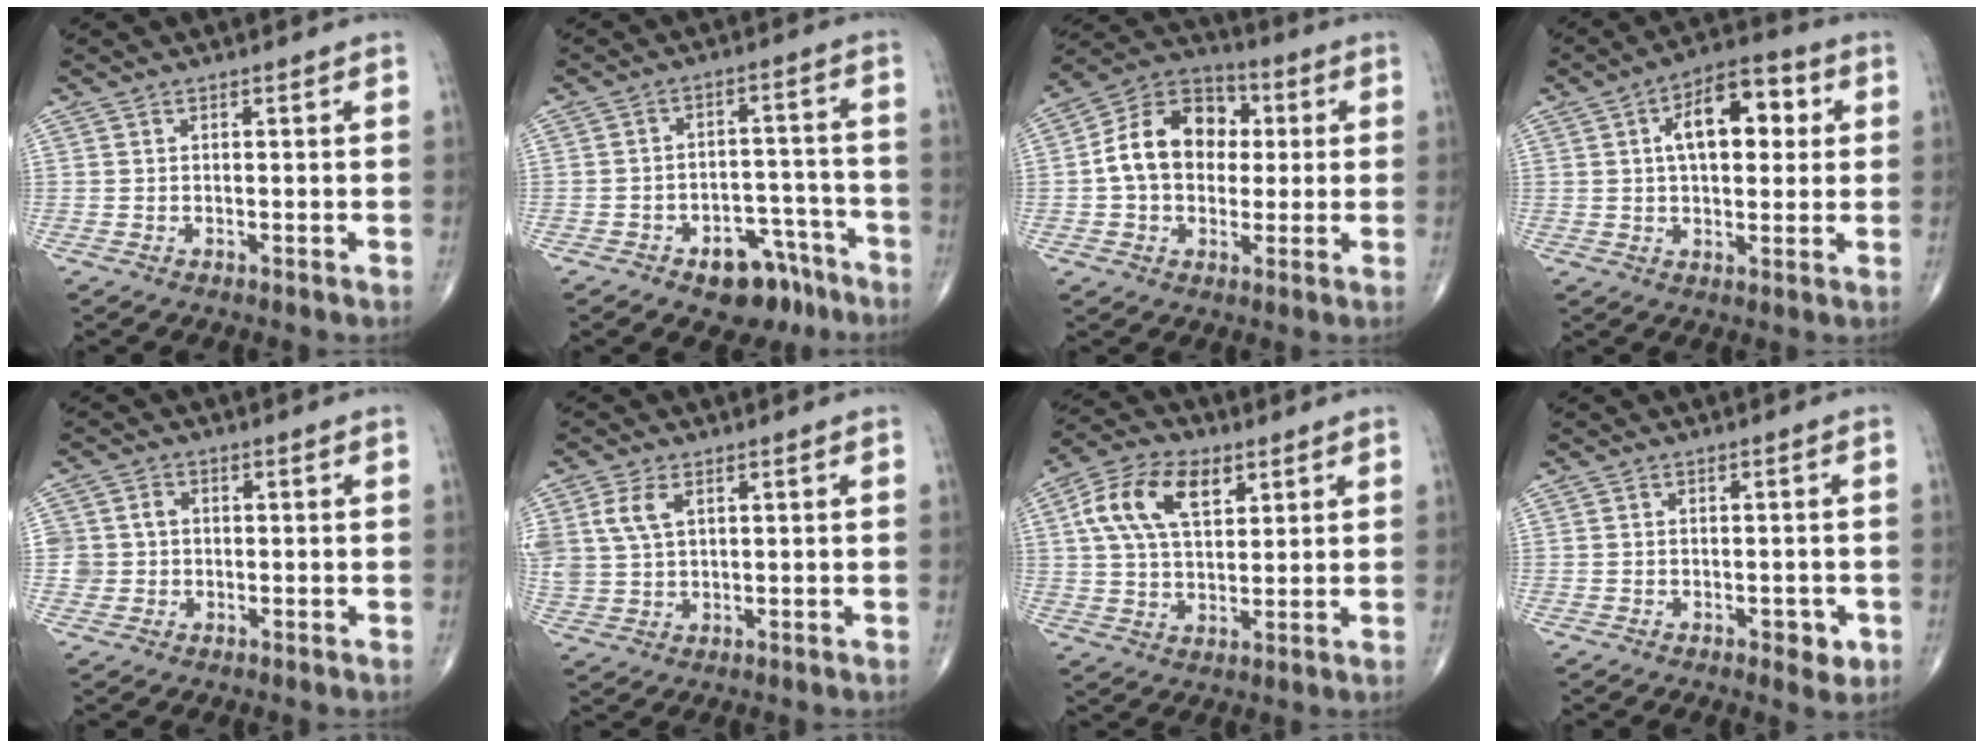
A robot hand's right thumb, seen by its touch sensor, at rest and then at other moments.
{"total": 10.3, "force": [-6.6, 5.9, 5.1], "torque": [-0.036, 0.063, -0.089]}
{"total": 14.5, "force": [1.1, 11.0, 9.5], "torque": [-0.128, 0.030, 0.009]}
{"total": 12.9, "force": [3.1, 6.8, 10.6], "torque": [-0.133, 0.017, 0.040]}
{"total": 3.7, "force": [0.1, 3.6, 0.7], "torque": [0.008, 0.006, 0.002]}
{"total": 6.0, "force": [2.4, 3.6, 4.2], "torque": [-0.095, -0.001, 0.055]}
{"total": 12.7, "force": [4.7, 7.3, 9.3], "torque": [-0.167, 0.001, 0.085]}
{"total": 3.3, "force": [-1.3, 1.7, 2.5], "torque": [-0.018, 0.001, -0.014]}